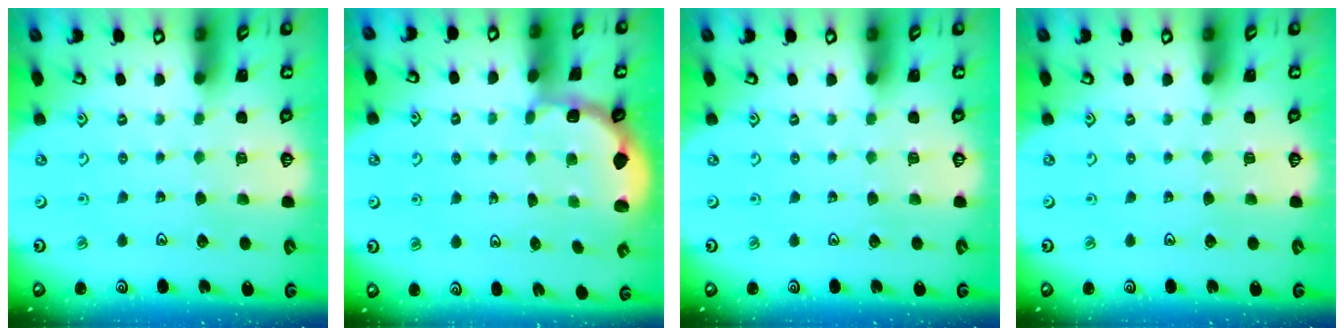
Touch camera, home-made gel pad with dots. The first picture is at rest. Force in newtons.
{"total": 1.9, "press": 1.8, "slide": 0.7}
{"total": 0.0}
{"total": 0.0}